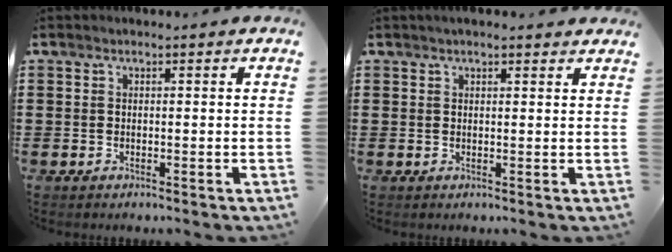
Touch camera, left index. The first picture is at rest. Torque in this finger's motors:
{"motor_torque": [1.04, 0.94, 0.18, 0.01]}